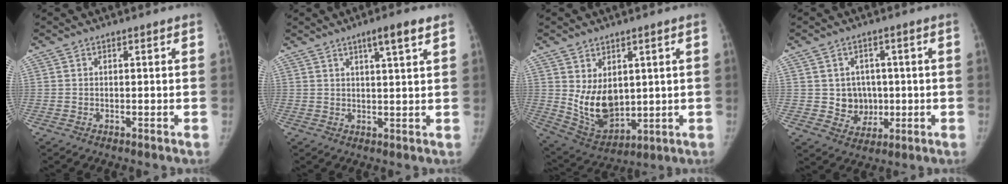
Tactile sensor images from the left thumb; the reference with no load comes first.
{"total": 5.2, "force": [3.1, 0.4, 4.2], "torque": [-0.065, -0.014, 0.050]}
{"total": 11.1, "force": [1.6, 7.5, 8.0], "torque": [-0.111, -0.025, 0.058]}
{"total": 6.6, "force": [0.1, 6.1, 2.5], "torque": [-0.001, 0.003, 0.011]}